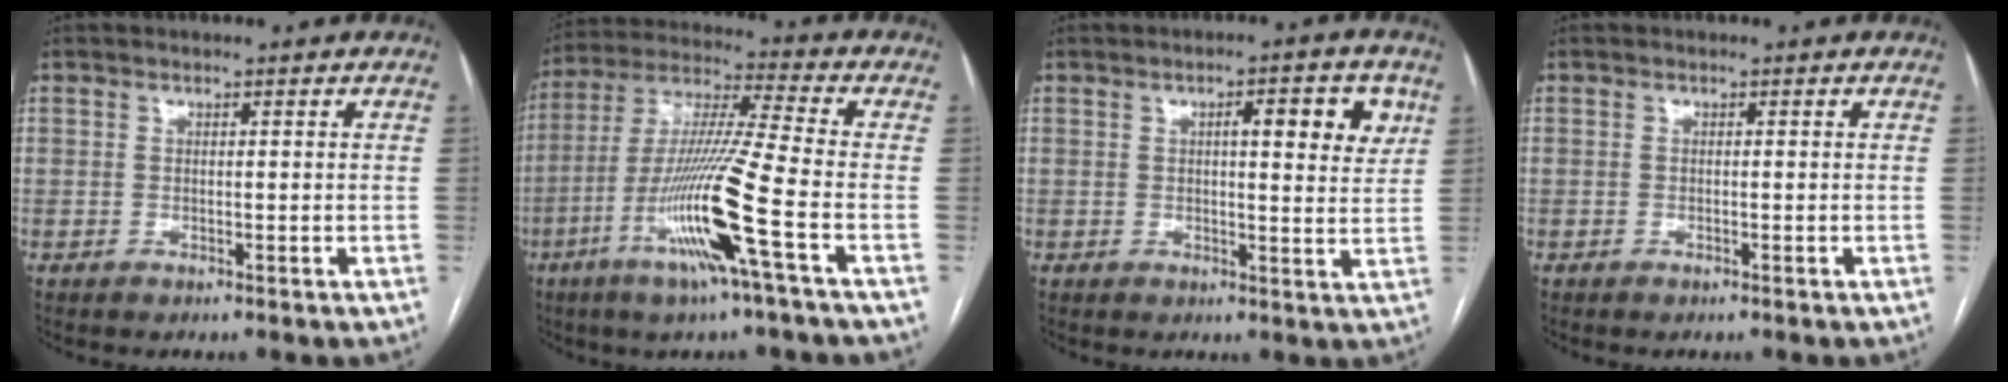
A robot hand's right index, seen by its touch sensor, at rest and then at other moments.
{"total": 15.9, "force": [-6.1, -1.4, 14.6], "torque": [-0.295, -0.017, -0.119]}
{"total": 7.6, "force": [3.0, 1.7, 6.8], "torque": [-0.089, 0.005, 0.036]}
{"total": 0.0}